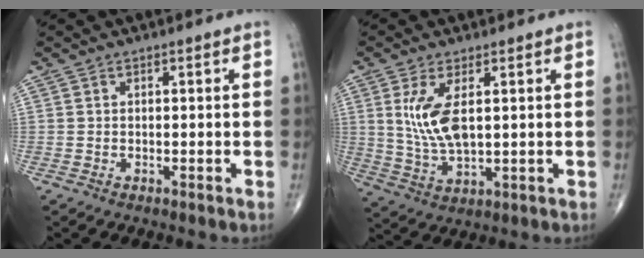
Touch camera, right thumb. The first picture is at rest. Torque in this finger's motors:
{"motor_torque": [-0.44, 0.60, 0.91, 0.30, 0.14]}